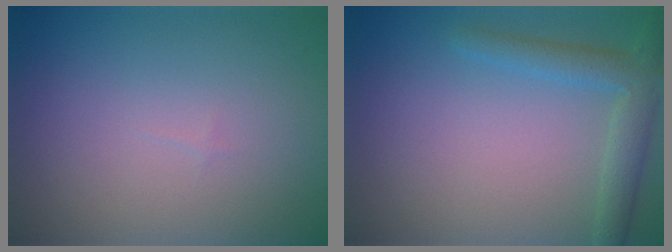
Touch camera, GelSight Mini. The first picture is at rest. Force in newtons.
{"total": 3.3, "press": 3.3, "slide": 0.2}